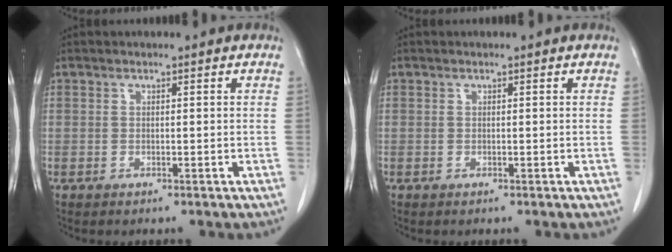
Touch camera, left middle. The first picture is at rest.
{"total": 0.0}